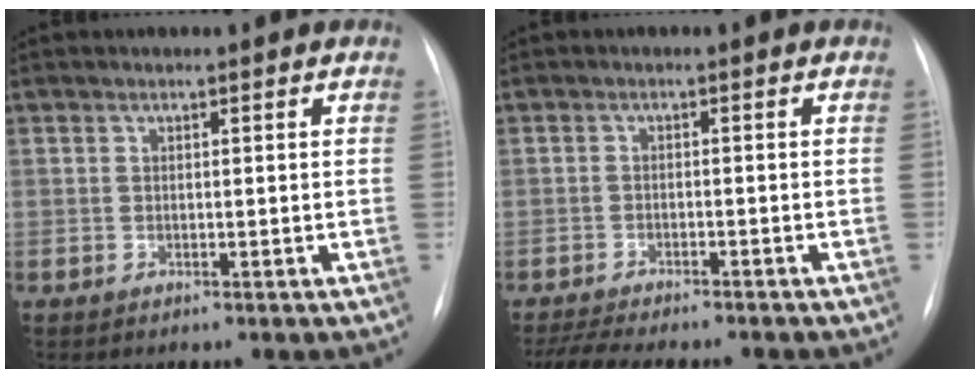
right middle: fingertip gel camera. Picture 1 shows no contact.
{"total": 11.1, "force": [-9.8, 1.5, 5.0], "torque": [-0.072, -0.008, -0.139]}